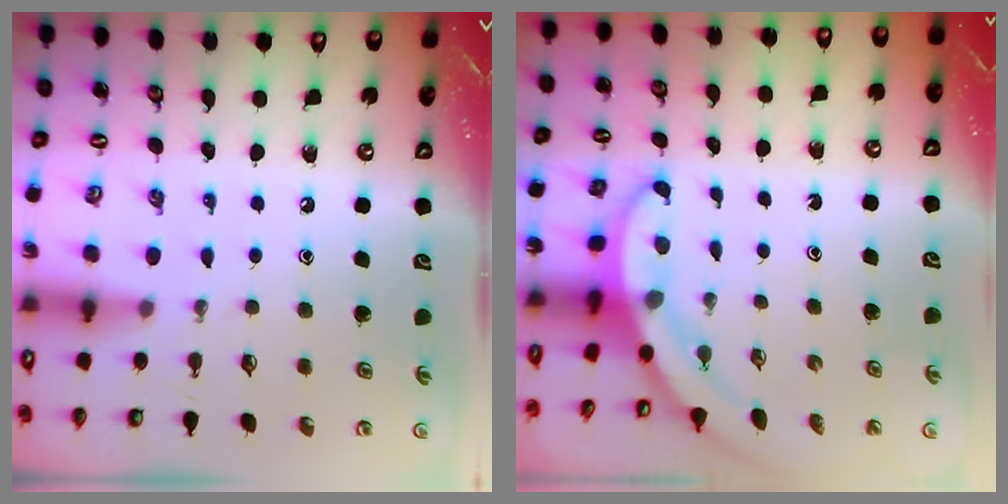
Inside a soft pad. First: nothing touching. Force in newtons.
{"total": 3.2, "press": 3.2, "slide": 0.1}